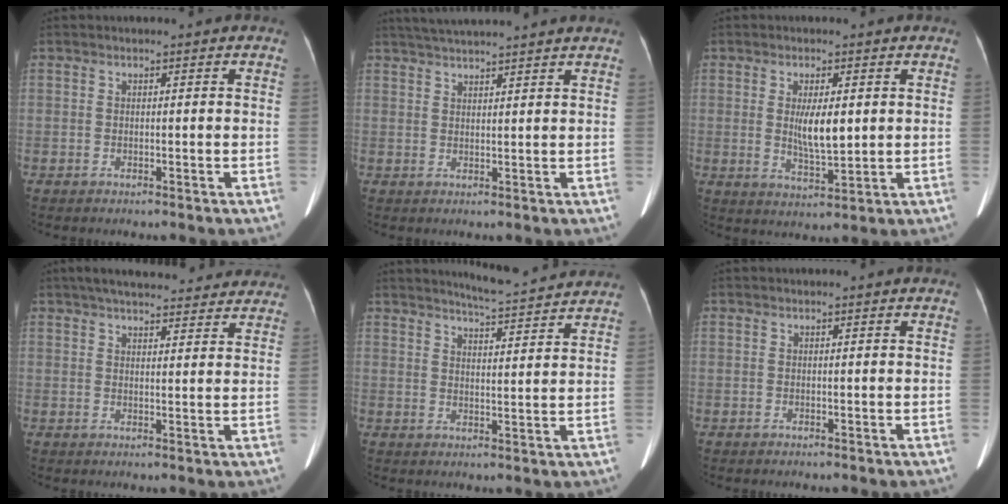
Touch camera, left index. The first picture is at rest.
{"total": 9.4, "force": [8.5, -0.6, 3.9], "torque": [-0.069, 0.031, 0.121]}
{"total": 5.7, "force": [0.8, 1.5, 5.4], "torque": [-0.098, -0.007, 0.020]}
{"total": 17.7, "force": [15.7, 4.2, 7.0], "torque": [-0.095, 0.037, 0.203]}
{"total": 8.8, "force": [8.5, -0.2, 2.5], "torque": [-0.052, 0.006, 0.114]}
{"total": 0.0}